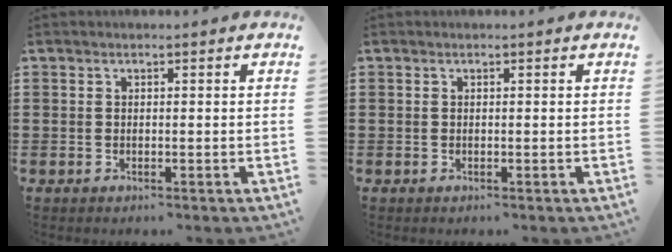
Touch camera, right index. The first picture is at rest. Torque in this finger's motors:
{"motor_torque": [0.17, 0.17, 0.00, 0.00]}